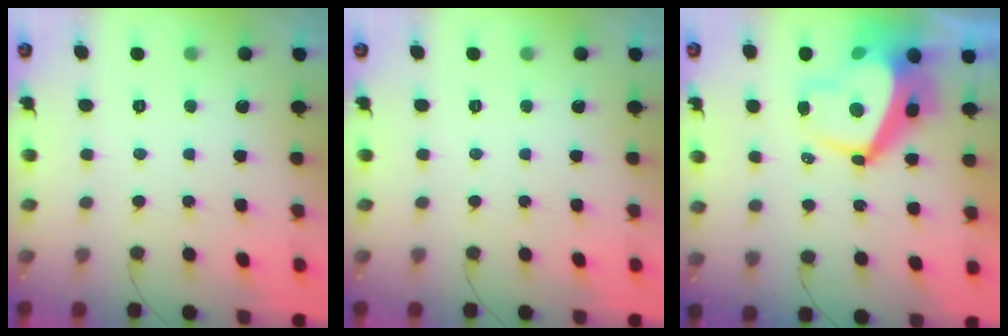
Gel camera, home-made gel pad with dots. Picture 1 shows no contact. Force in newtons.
{"total": 0.0}
{"total": 10.8, "press": 10.8, "slide": 1.3}